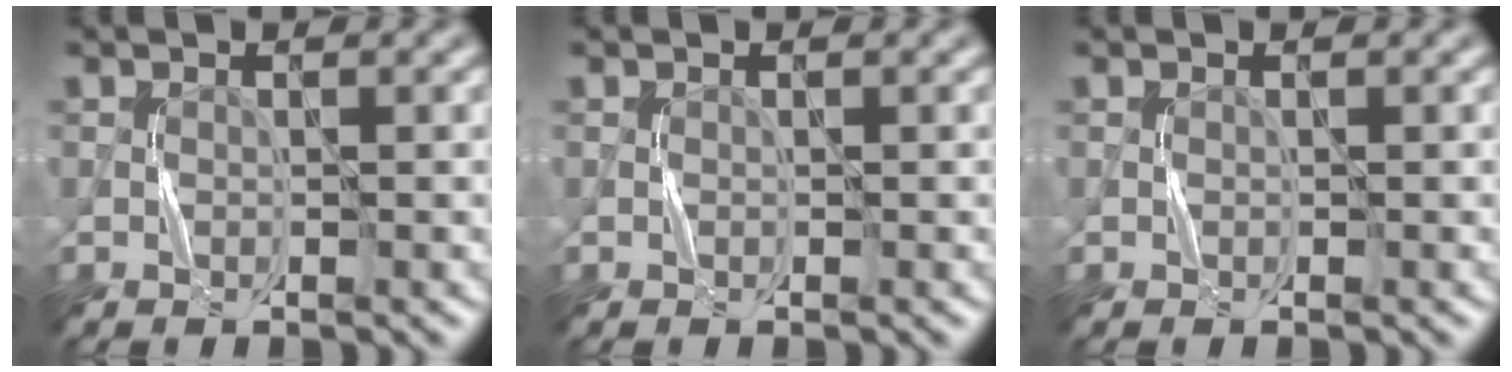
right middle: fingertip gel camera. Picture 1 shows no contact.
{"total": 0.0}
{"total": 0.0}